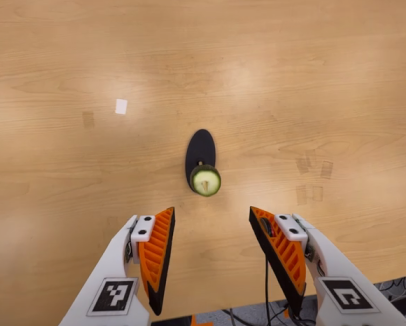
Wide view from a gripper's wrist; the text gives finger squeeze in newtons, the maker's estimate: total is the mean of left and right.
{"total": 0.0}